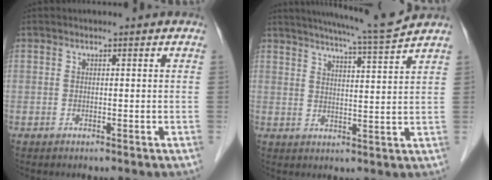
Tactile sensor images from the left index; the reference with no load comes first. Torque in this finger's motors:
{"motor_torque": [0.66, -0.93, 0.18, 0.06]}